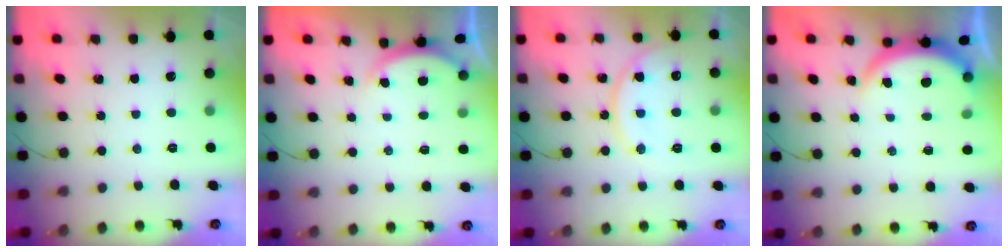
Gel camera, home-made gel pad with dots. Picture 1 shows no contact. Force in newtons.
{"total": 1.7, "press": 1.7, "slide": 0.4}
{"total": 12.8, "press": 12.8, "slide": 1.1}
{"total": 3.9, "press": 3.9, "slide": 0.2}